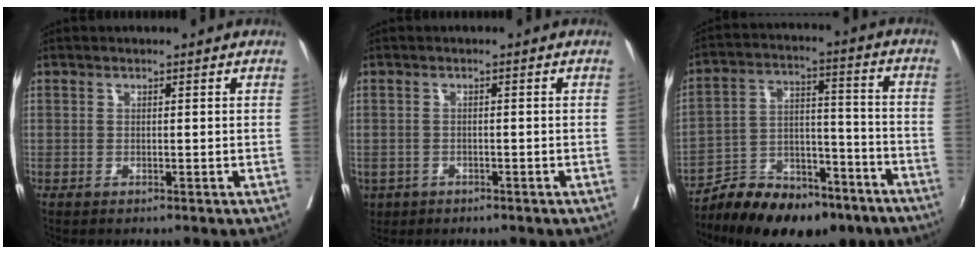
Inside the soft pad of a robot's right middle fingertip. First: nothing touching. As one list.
[{"total": 3.9, "force": [-2.3, 3.0, 0.9], "torque": [-0.018, 0.001, -0.036]}, {"total": 17.3, "force": [-13.7, 6.3, 8.5], "torque": [-0.133, 0.024, -0.227]}]